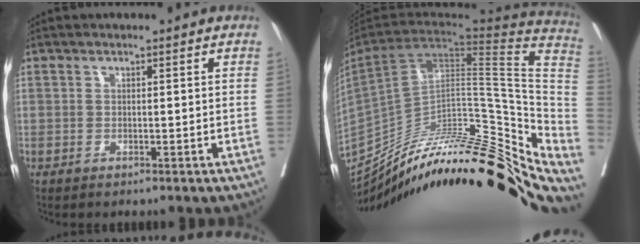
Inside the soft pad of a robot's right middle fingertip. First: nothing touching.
{"total": 37.6, "force": [-26.8, 7.0, 25.5], "torque": [-0.323, -0.013, -0.386]}